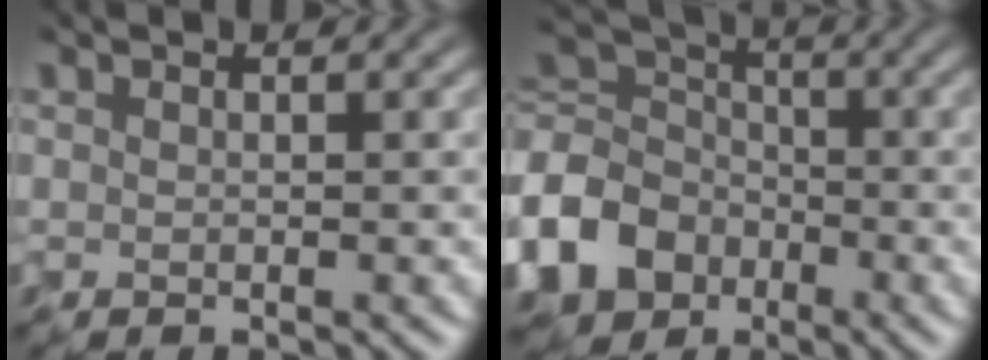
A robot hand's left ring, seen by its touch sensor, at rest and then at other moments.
{"total": 9.0, "force": [-4.8, 6.9, 3.3], "torque": [-0.105, 0.001, -0.107]}